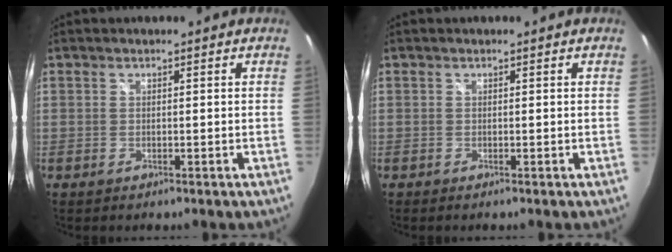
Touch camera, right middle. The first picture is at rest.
{"total": 0.0}